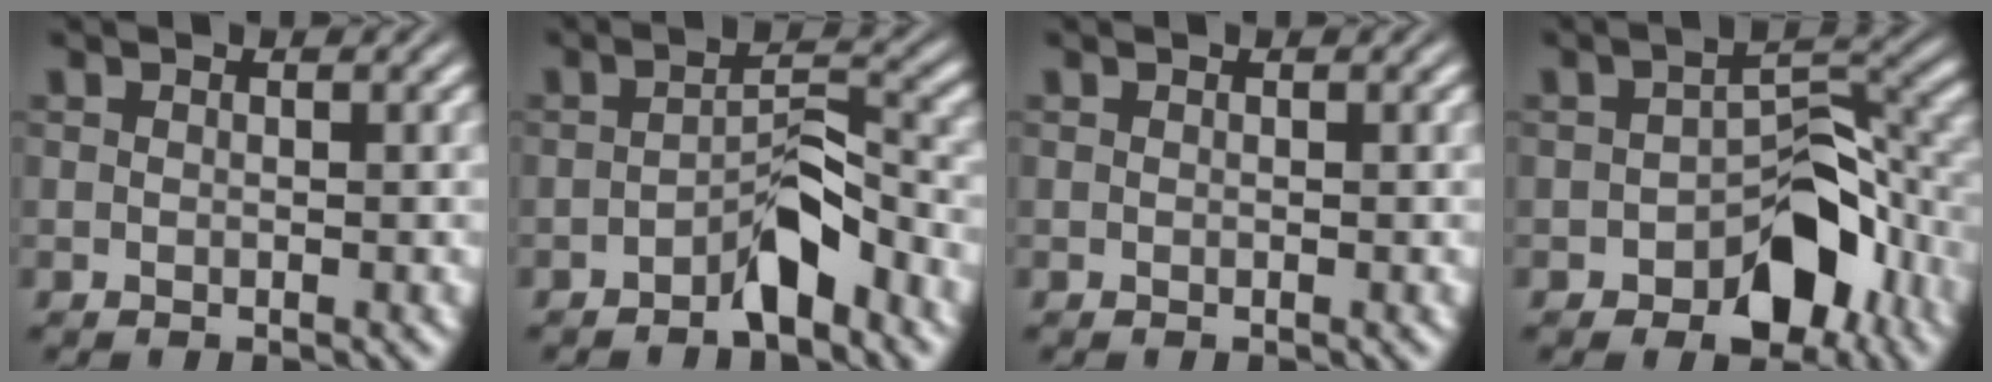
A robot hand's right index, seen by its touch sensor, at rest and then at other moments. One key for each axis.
{"total": 3.1, "fx": -2.2, "fy": 0.0, "fz": 2.1, "tx": -0.016, "ty": -0.002, "tz": -0.034}
{"total": 0.0}
{"total": 5.5, "fx": -2.7, "fy": 2.7, "fz": 4.0, "tx": -0.035, "ty": -0.003, "tz": -0.038}